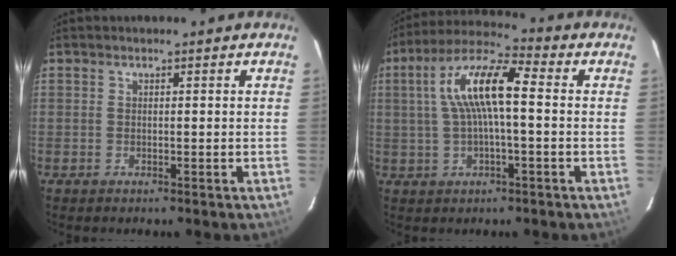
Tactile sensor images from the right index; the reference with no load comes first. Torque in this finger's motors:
{"motor_torque": [0.68, -0.17, 0.65, 0.21]}